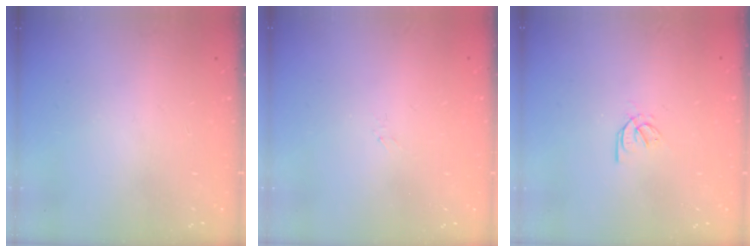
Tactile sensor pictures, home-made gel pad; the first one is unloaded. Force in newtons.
{"total": 1.5, "press": 1.4, "slide": 0.3}
{"total": 2.1, "press": 2.0, "slide": 0.5}